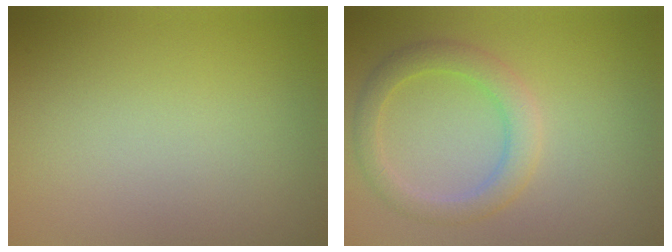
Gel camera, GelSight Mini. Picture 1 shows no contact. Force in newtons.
{"total": 3.1, "press": 3.1, "slide": 0.1}